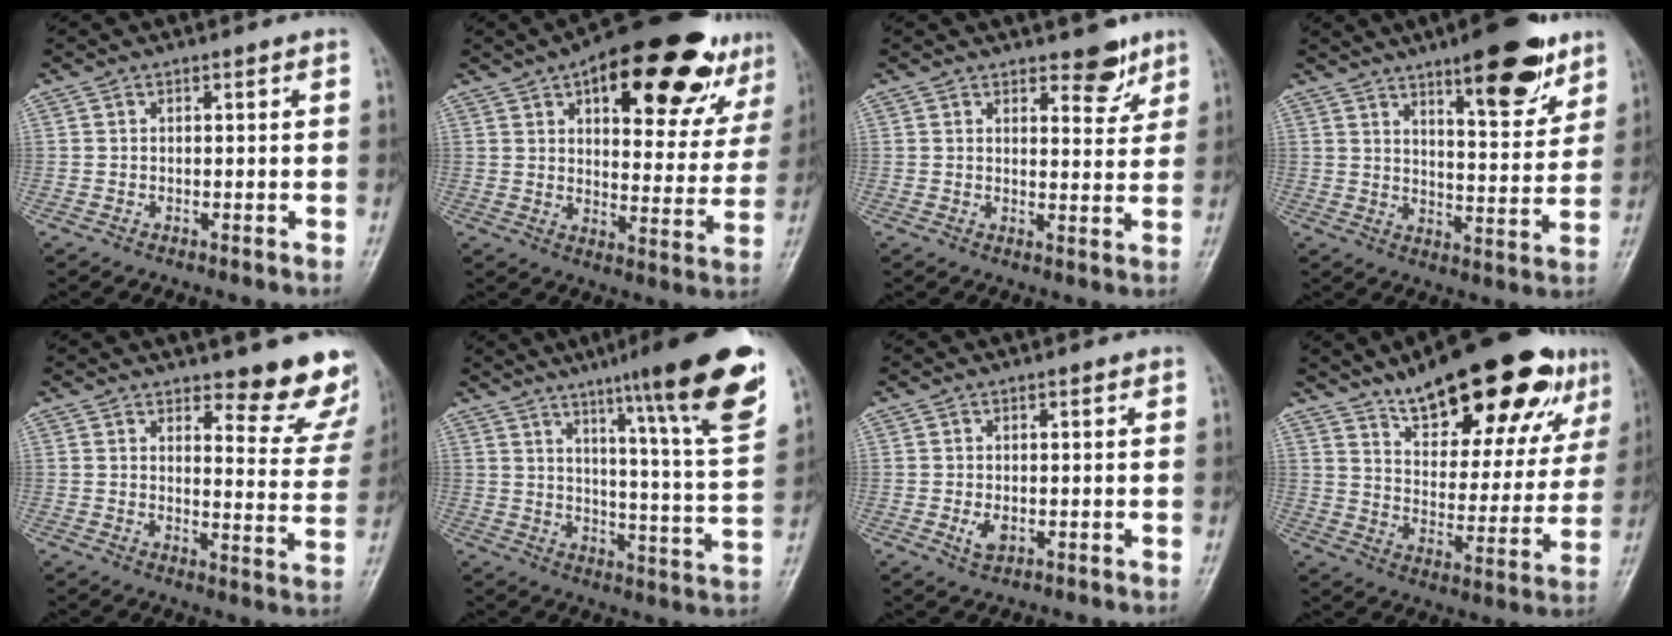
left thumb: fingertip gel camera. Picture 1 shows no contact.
{"total": 25.0, "force": [14.5, 10.4, 17.5], "torque": [-0.194, -0.026, 0.202]}
{"total": 5.4, "force": [3.9, 2.4, 2.9], "torque": [-0.011, -0.026, 0.053]}
{"total": 14.1, "force": [9.0, 4.2, 10.0], "torque": [-0.111, -0.052, 0.132]}
{"total": 12.1, "force": [10.3, 3.7, 5.1], "torque": [-0.017, -0.083, 0.111]}
{"total": 20.8, "force": [12.8, 1.3, 16.4], "torque": [-0.209, -0.058, 0.177]}
{"total": 2.5, "force": [-0.3, 1.5, 1.9], "torque": [-0.033, -0.006, -0.002]}
{"total": 24.9, "force": [15.9, 8.9, 17.0], "torque": [-0.207, -0.049, 0.240]}